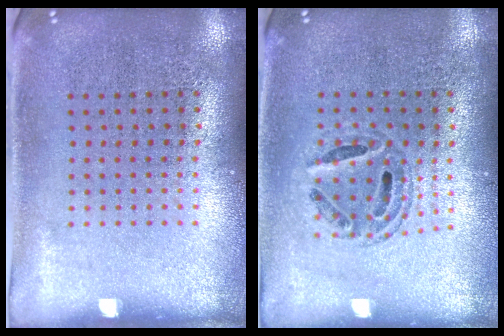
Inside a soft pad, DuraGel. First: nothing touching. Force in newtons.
{"total": 0.7, "press": 0.7, "slide": 0.2}